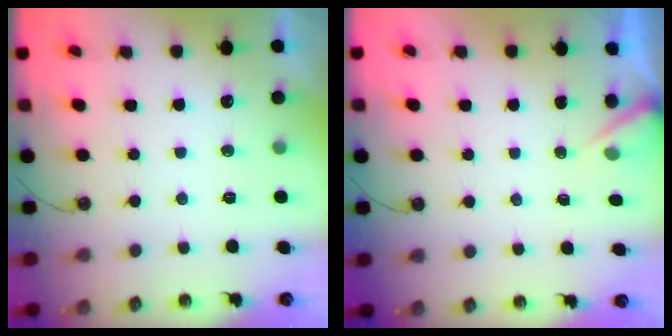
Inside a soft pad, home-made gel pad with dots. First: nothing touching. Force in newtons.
{"total": 2.9, "press": 2.9, "slide": 0.2}